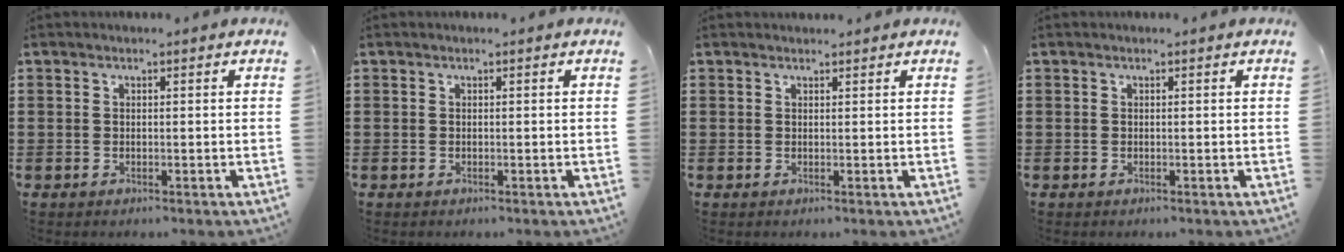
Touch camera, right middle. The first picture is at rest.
{"total": 0.0}
{"total": 0.8, "force": [0.7, 0.2, 0.0], "torque": [0.007, -0.002, 0.013]}
{"total": 0.0}